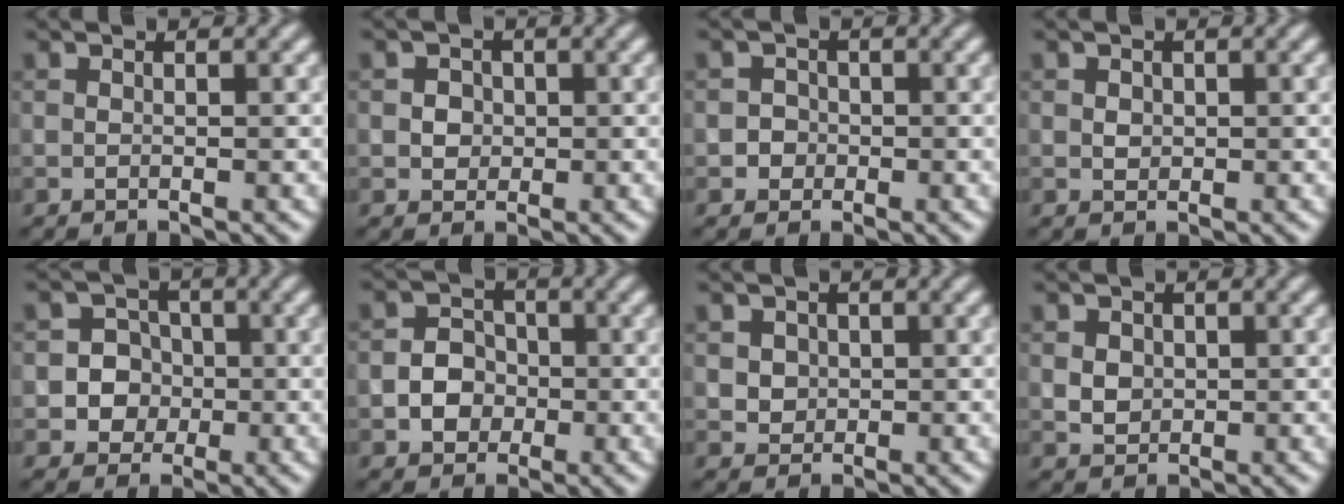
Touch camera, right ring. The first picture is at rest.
{"total": 1.8, "force": [0.3, 1.6, 0.7], "torque": [-0.001, 0.004, 0.004]}
{"total": 1.4, "force": [-0.3, 1.4, 0.2], "torque": [0.021, 0.002, -0.011]}
{"total": 0.9, "force": [0.2, 0.7, 0.4], "torque": [-0.007, -0.001, 0.005]}
{"total": 4.3, "force": [-0.7, 4.1, 1.0], "torque": [0.005, 0.019, -0.033]}
{"total": 3.0, "force": [-0.8, 2.7, 1.2], "torque": [-0.001, 0.002, -0.024]}
{"total": 2.1, "force": [0.6, 1.9, 0.8], "torque": [-0.016, 0.005, 0.023]}
{"total": 1.9, "force": [0.3, 1.6, 0.9], "torque": [-0.017, 0.000, 0.010]}